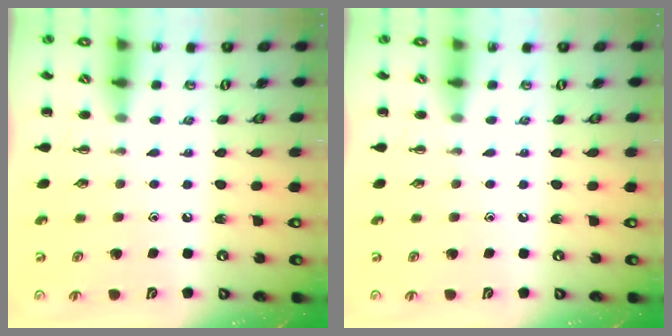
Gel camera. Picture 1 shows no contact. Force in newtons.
{"total": 0.0}